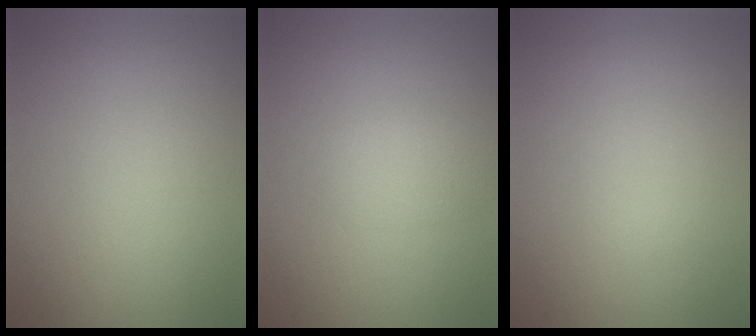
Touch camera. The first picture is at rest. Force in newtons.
{"total": 1.4, "press": 1.4, "slide": 0.0}
{"total": 0.0}